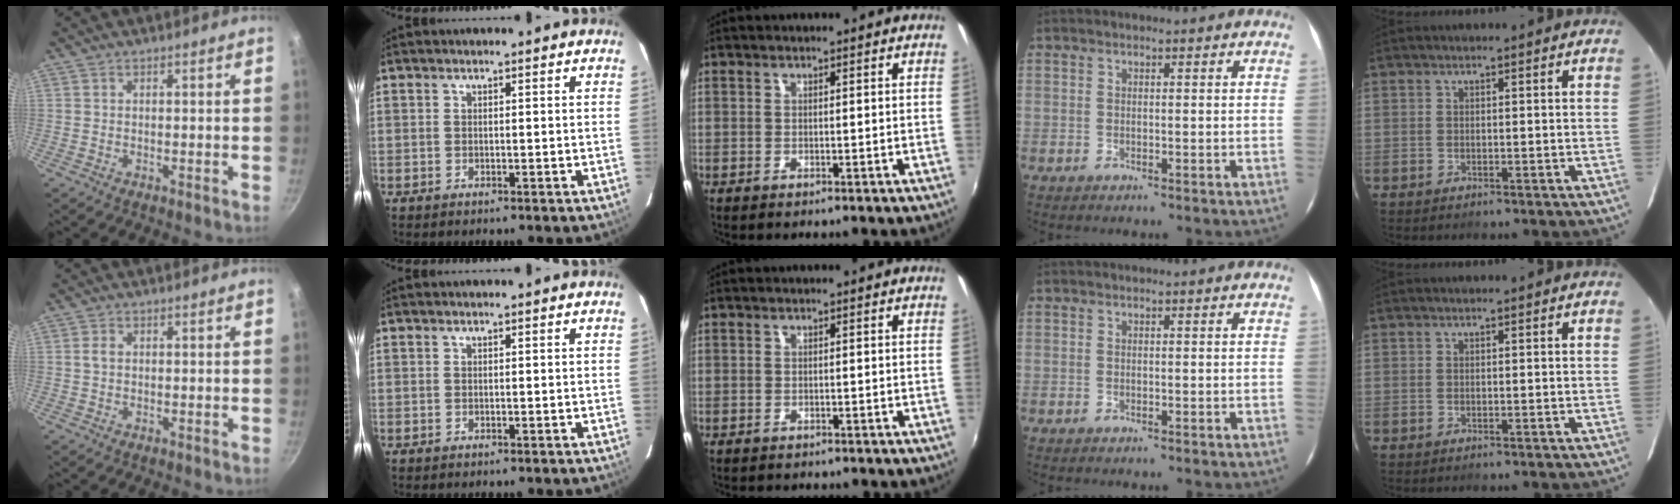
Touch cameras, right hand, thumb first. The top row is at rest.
{"thumb": {"total": 1.5, "force": [0.2, 1.1, 1.0], "torque": [-0.019, 0.005, 0.002]}, "middle": {"total": 1.0, "force": [-0.9, 0.4, 0.1], "torque": [-0.007, 0.000, -0.014]}}